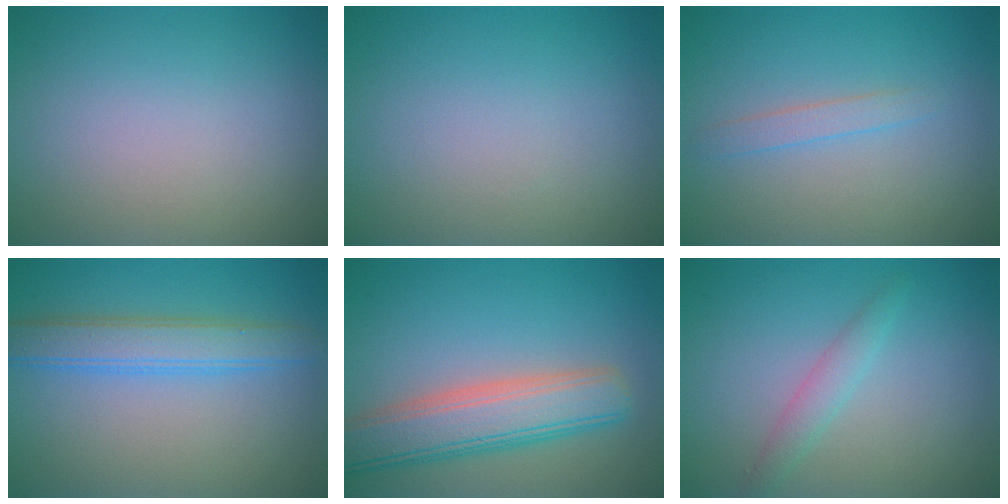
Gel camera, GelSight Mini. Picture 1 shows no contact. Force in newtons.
{"total": 0.0}
{"total": 1.3, "press": 1.3, "slide": 0.0}
{"total": 4.0, "press": 4.0, "slide": 0.1}
{"total": 6.7, "press": 6.6, "slide": 0.6}
{"total": 1.7, "press": 1.7, "slide": 0.1}